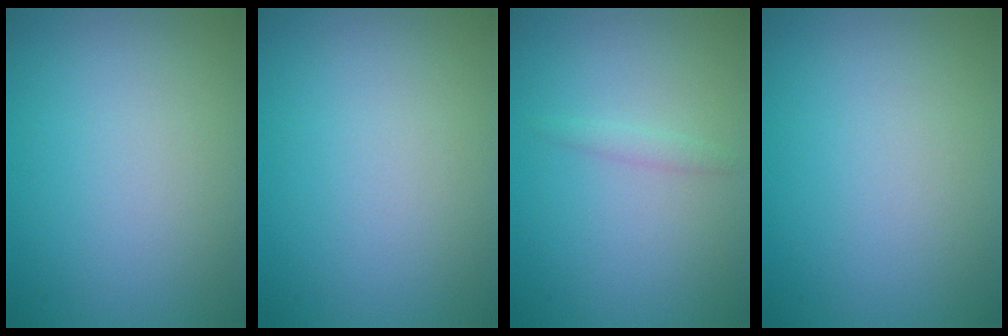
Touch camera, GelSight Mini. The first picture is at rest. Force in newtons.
{"total": 0.0}
{"total": 0.8, "press": 0.8, "slide": 0.1}
{"total": 0.0}